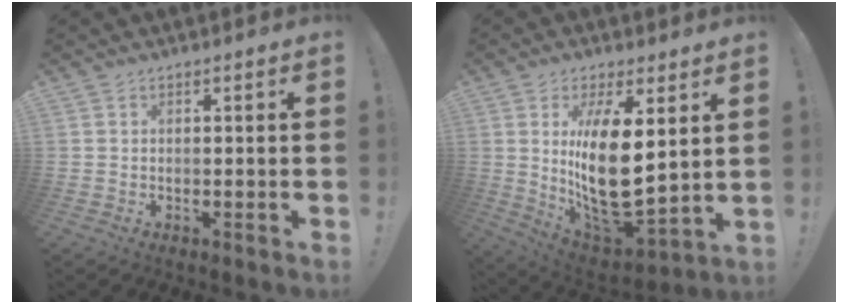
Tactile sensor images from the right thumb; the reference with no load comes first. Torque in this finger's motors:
{"motor_torque": [1.74, 3.27, 2.23, 0.10, 0.79]}